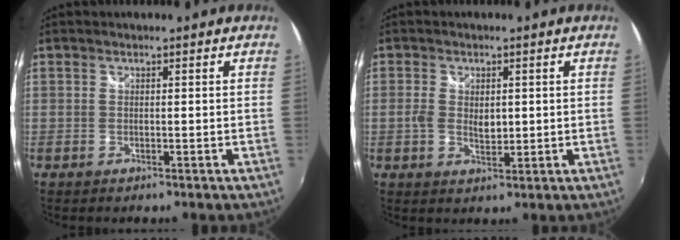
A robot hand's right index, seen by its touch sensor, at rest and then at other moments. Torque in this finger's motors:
{"motor_torque": [-0.15, 0.26, -0.07, 0.02]}